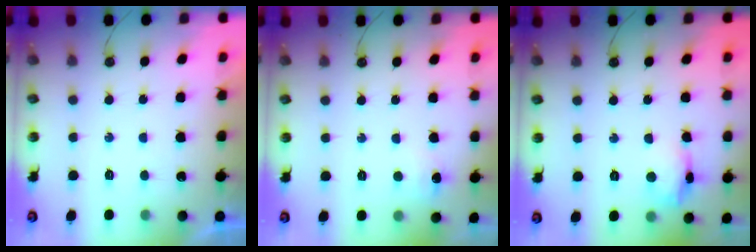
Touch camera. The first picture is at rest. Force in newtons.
{"total": 3.8, "press": 3.8, "slide": 0.5}
{"total": 10.0, "press": 10.0, "slide": 0.7}